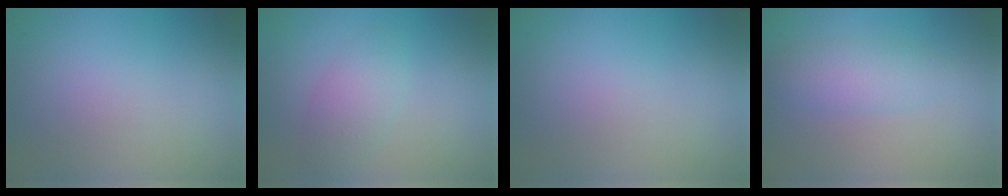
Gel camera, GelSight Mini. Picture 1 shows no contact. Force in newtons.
{"total": 2.4, "press": 2.4, "slide": 0.1}
{"total": 0.0}
{"total": 2.4, "press": 2.4, "slide": 0.0}